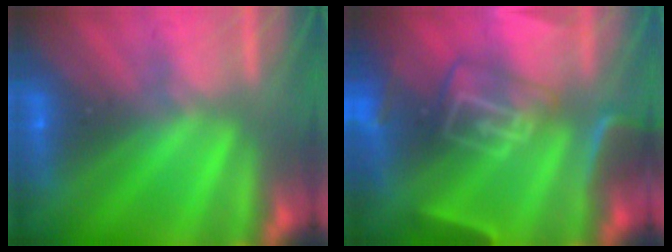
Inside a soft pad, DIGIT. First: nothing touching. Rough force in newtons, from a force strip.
{"total": 7.8}